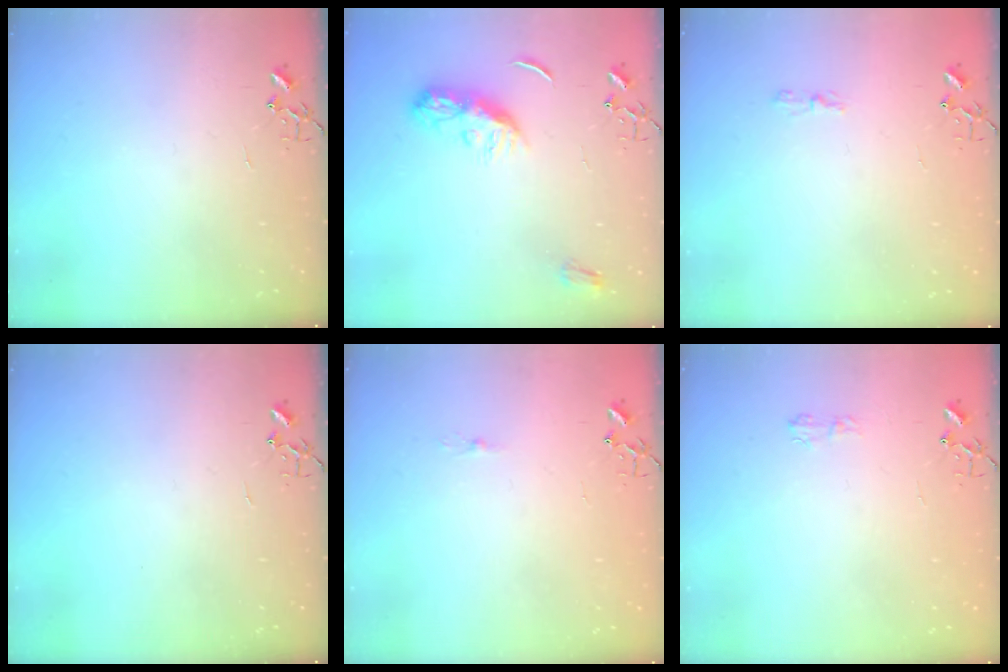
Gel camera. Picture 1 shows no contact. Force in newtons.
{"total": 9.0, "press": 9.0, "slide": 0.2}
{"total": 3.9, "press": 3.9, "slide": 0.5}
{"total": 0.0}
{"total": 3.6, "press": 3.6, "slide": 0.5}
{"total": 5.0, "press": 5.0, "slide": 0.6}